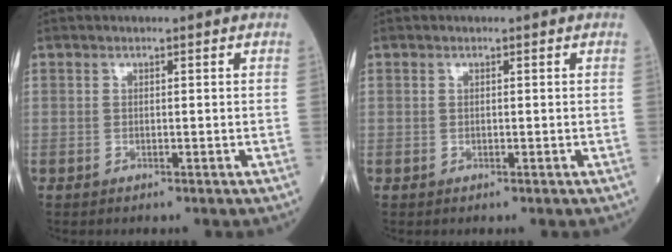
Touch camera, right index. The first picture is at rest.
{"total": 0.0}